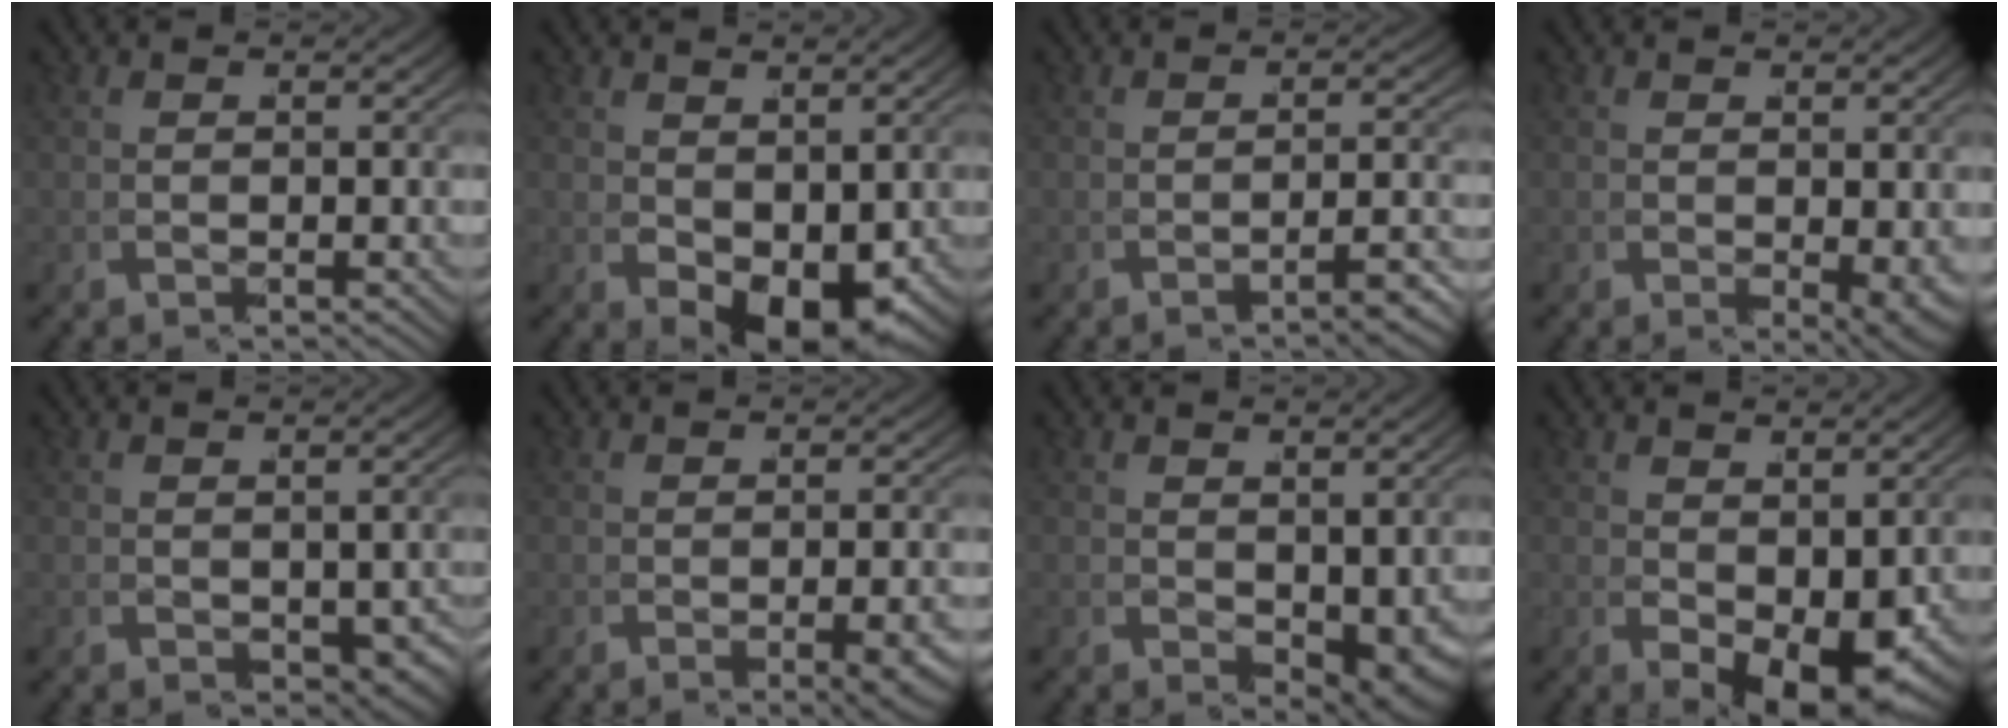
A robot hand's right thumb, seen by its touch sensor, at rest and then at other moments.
{"total": 4.8, "force": [-0.7, 2.7, 4.0], "torque": [-0.073, -0.019, 0.000]}
{"total": 2.5, "force": [-2.1, -1.0, 0.8], "torque": [-0.027, 0.002, -0.034]}
{"total": 1.5, "force": [-0.1, 0.4, 1.4], "torque": [-0.022, -0.012, 0.007]}
{"total": 3.1, "force": [-0.7, 2.2, 2.1], "torque": [-0.032, -0.017, 0.003]}
{"total": 2.1, "force": [-1.1, -0.2, 1.7], "torque": [-0.026, -0.007, -0.013]}
{"total": 2.5, "force": [0.3, 1.3, 2.0], "torque": [-0.035, -0.016, 0.018]}
{"total": 5.0, "force": [-0.7, 2.3, 4.3], "torque": [-0.084, -0.022, 0.003]}